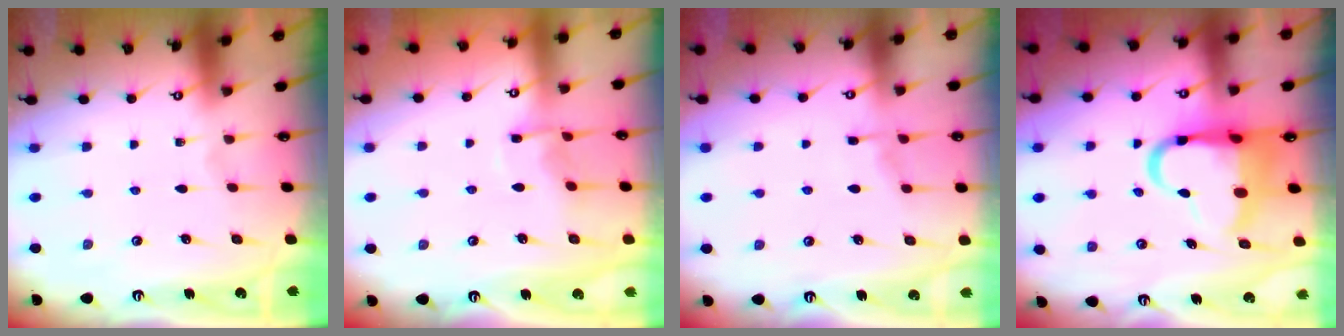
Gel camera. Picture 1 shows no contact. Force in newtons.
{"total": 7.3, "press": 7.2, "slide": 0.6}
{"total": 3.0, "press": 3.0, "slide": 0.5}
{"total": 12.2, "press": 11.7, "slide": 3.4}